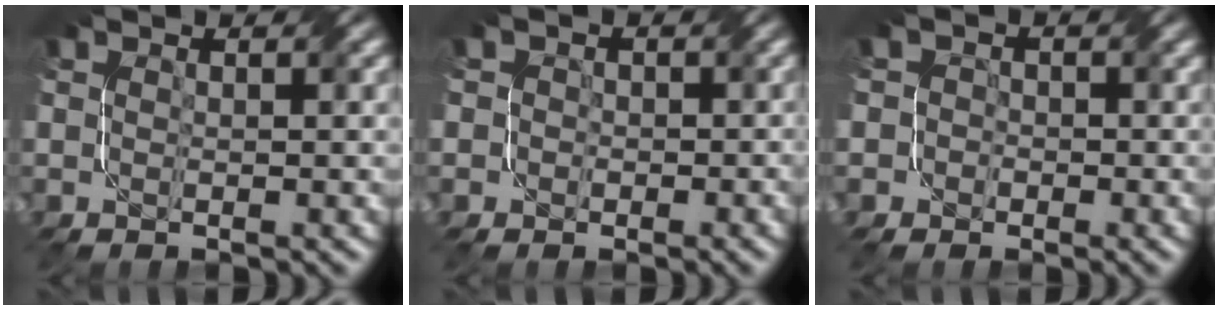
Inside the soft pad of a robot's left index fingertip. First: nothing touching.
{"total": 2.4, "force": [0.2, 2.3, 0.6], "torque": [0.005, 0.007, -0.018]}
{"total": 3.0, "force": [-0.1, 2.9, 0.6], "torque": [0.009, 0.016, -0.034]}